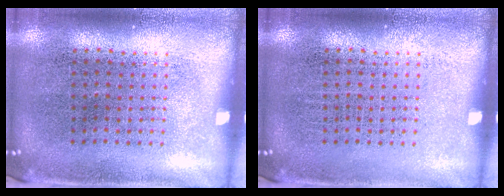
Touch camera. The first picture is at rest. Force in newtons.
{"total": 0.0}